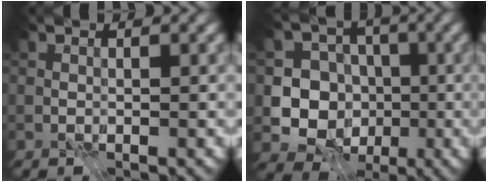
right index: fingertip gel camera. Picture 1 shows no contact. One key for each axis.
{"total": 8.2, "fx": -1.8, "fy": 7.5, "fz": 2.8, "tx": -0.036, "ty": -0.011, "tz": -0.057}